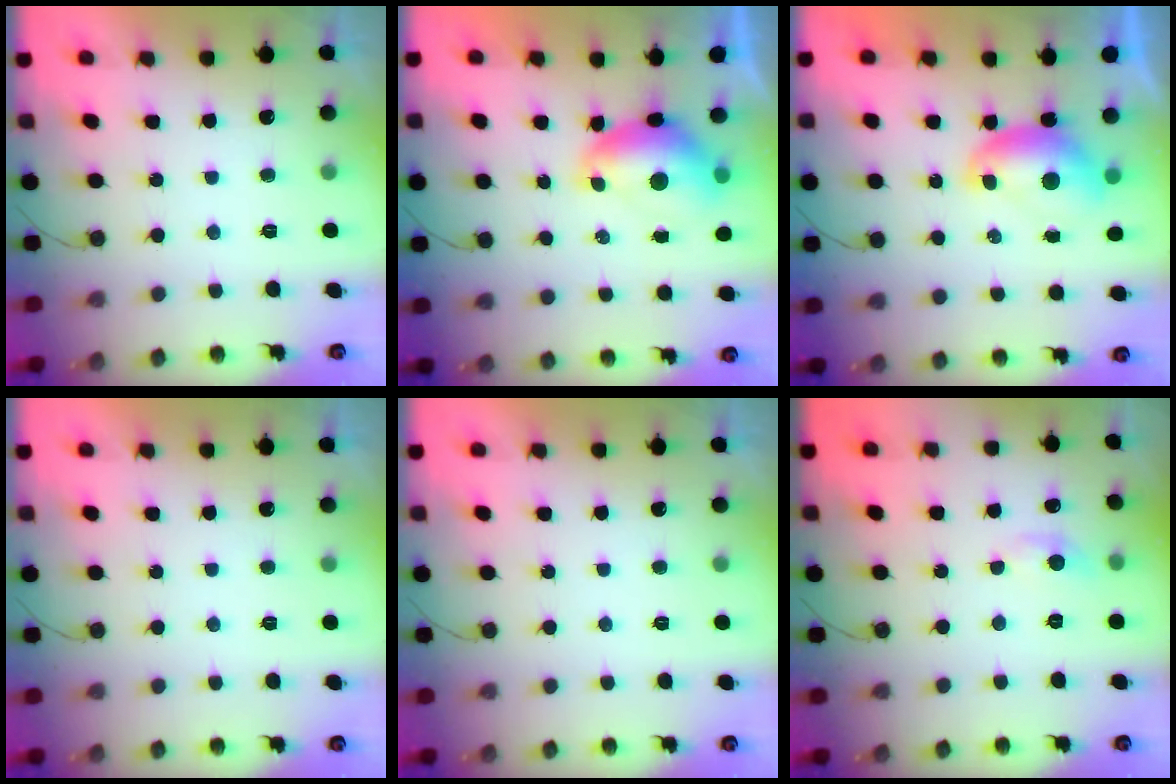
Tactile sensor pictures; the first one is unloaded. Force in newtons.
{"total": 7.6, "press": 7.5, "slide": 0.8}
{"total": 8.4, "press": 8.3, "slide": 0.6}
{"total": 0.0}
{"total": 0.0}
{"total": 3.8, "press": 3.7, "slide": 0.5}